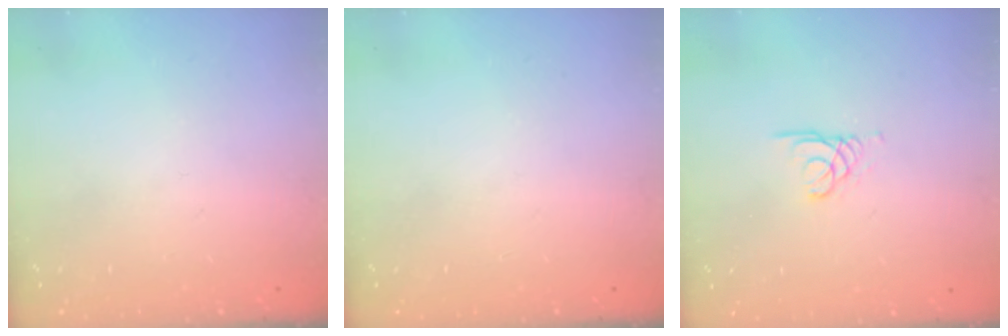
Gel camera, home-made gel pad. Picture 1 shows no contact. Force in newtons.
{"total": 0.0}
{"total": 1.7, "press": 1.7, "slide": 0.1}